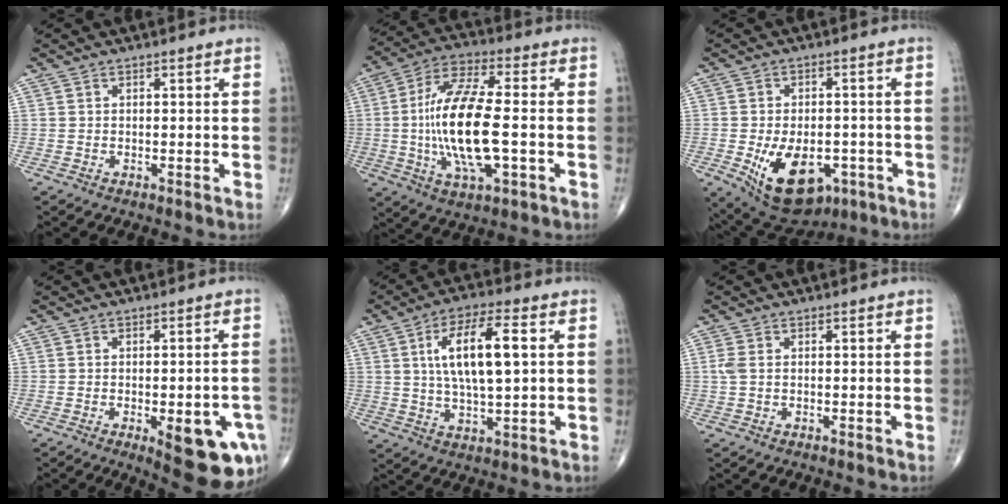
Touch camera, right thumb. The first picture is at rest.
{"total": 18.2, "force": [-1.7, 6.3, 16.9], "torque": [-0.336, 0.013, -0.032]}
{"total": 14.6, "force": [-5.3, 8.7, 10.5], "torque": [-0.149, 0.006, -0.064]}
{"total": 13.0, "force": [-4.7, 4.7, 11.2], "torque": [-0.110, 0.006, -0.045]}
{"total": 12.7, "force": [2.5, 4.2, 11.8], "torque": [-0.209, 0.003, 0.042]}
{"total": 1.6, "force": [0.1, 0.8, 1.4], "torque": [-0.039, 0.002, 0.004]}